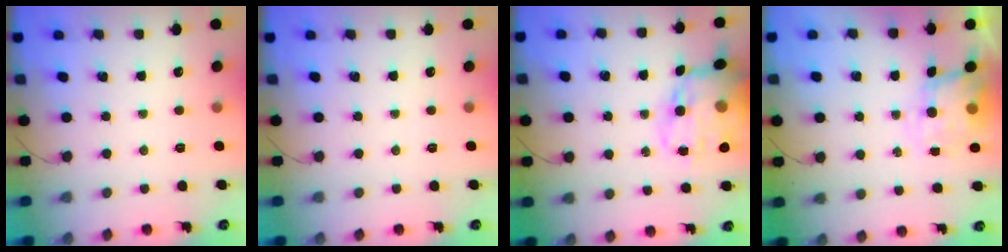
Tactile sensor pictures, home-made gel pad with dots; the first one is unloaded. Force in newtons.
{"total": 0.0}
{"total": 18.7, "press": 18.2, "slide": 4.2}
{"total": 7.1, "press": 7.0, "slide": 1.3}